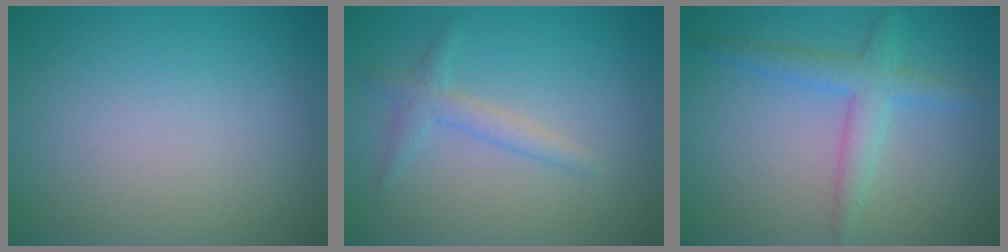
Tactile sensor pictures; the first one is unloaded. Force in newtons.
{"total": 1.9, "press": 1.9, "slide": 0.1}
{"total": 3.0, "press": 3.0, "slide": 0.2}